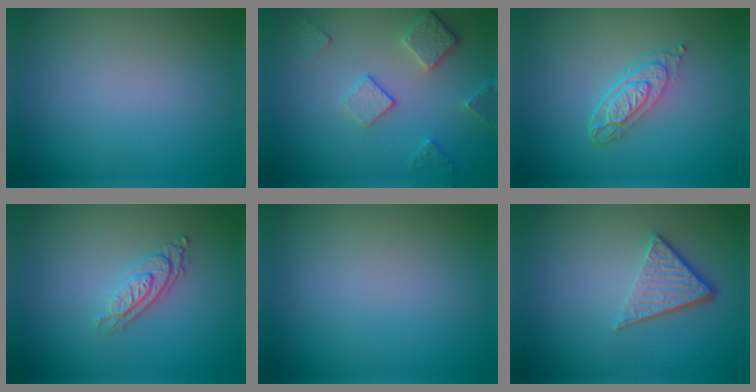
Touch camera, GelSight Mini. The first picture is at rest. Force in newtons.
{"total": 3.7, "press": 3.0, "slide": 2.2}
{"total": 3.9, "press": 2.8, "slide": 2.6}
{"total": 2.8, "press": 2.0, "slide": 1.8}
{"total": 0.0}
{"total": 3.8, "press": 2.6, "slide": 2.8}